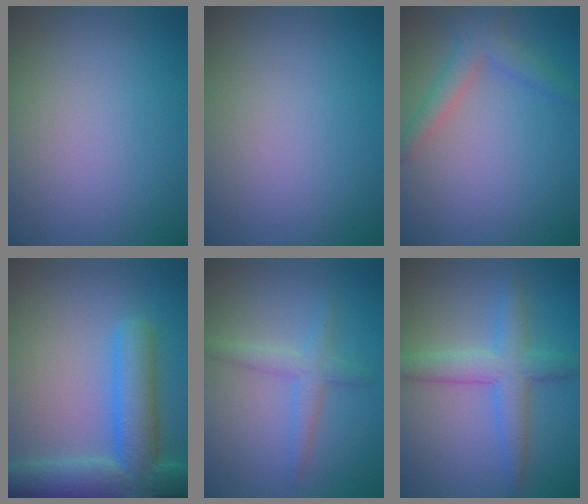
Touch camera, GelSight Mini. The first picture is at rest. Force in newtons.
{"total": 0.0}
{"total": 2.9, "press": 2.9, "slide": 0.1}
{"total": 8.2, "press": 8.2, "slide": 0.5}
{"total": 2.4, "press": 2.4, "slide": 0.2}
{"total": 4.7, "press": 4.7, "slide": 0.1}